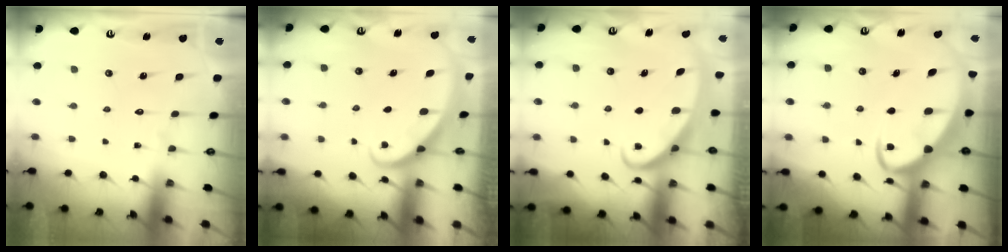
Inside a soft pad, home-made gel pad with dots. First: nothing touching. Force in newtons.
{"total": 2.0, "press": 2.0, "slide": 0.1}
{"total": 2.5, "press": 2.5, "slide": 0.4}
{"total": 6.9, "press": 6.8, "slide": 0.6}